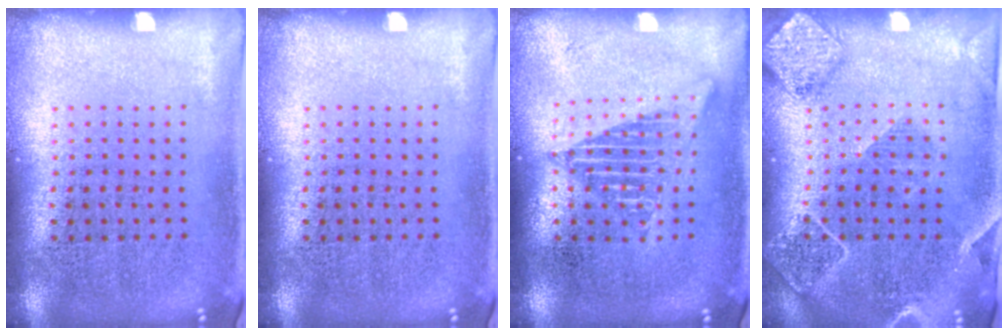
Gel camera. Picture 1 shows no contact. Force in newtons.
{"total": 0.0}
{"total": 1.7, "press": 1.7, "slide": 0.2}
{"total": 2.0, "press": 1.9, "slide": 0.7}